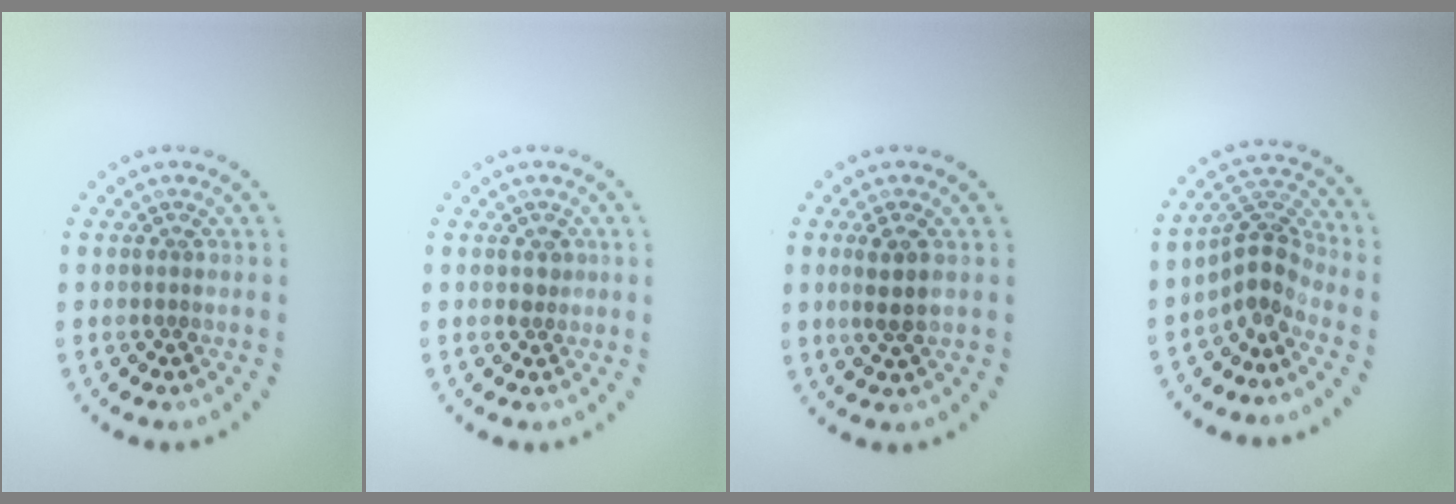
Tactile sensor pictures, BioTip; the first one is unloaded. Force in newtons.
{"total": 1.1, "press": 0.9, "slide": 0.5}
{"total": 2.2, "press": 2.1, "slide": 0.9}
{"total": 3.4, "press": 2.4, "slide": 2.5}